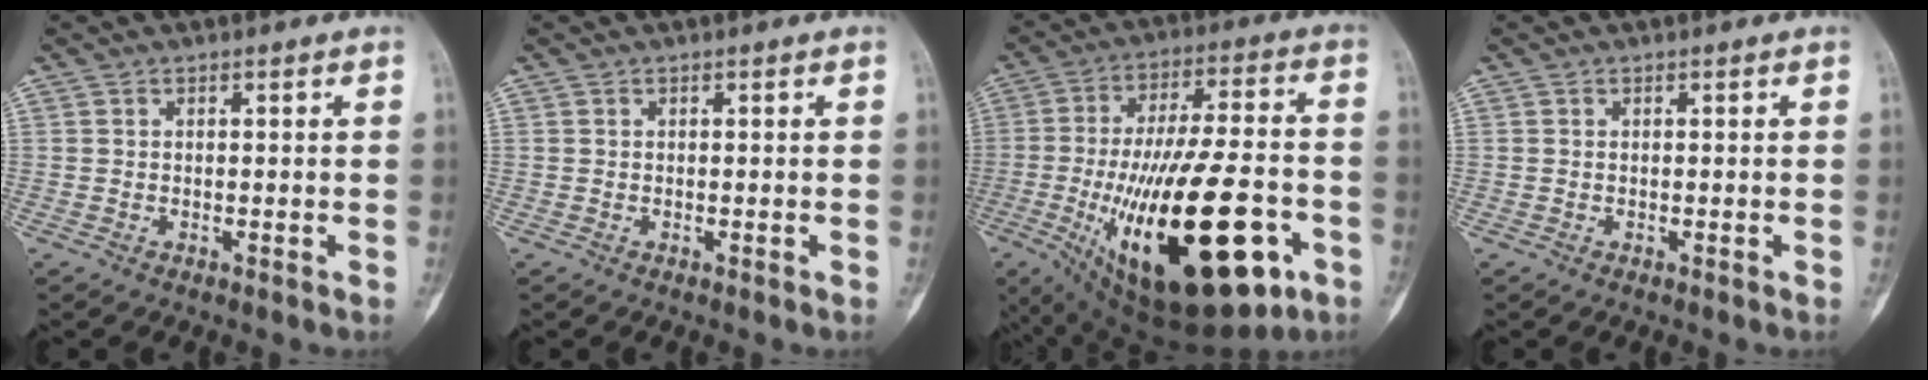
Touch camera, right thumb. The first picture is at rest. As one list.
[{"total": 0.0}, {"total": 31.2, "force": [-9.7, 11.8, 27.2], "torque": [-0.444, 0.008, -0.130]}, {"total": 0.0}]